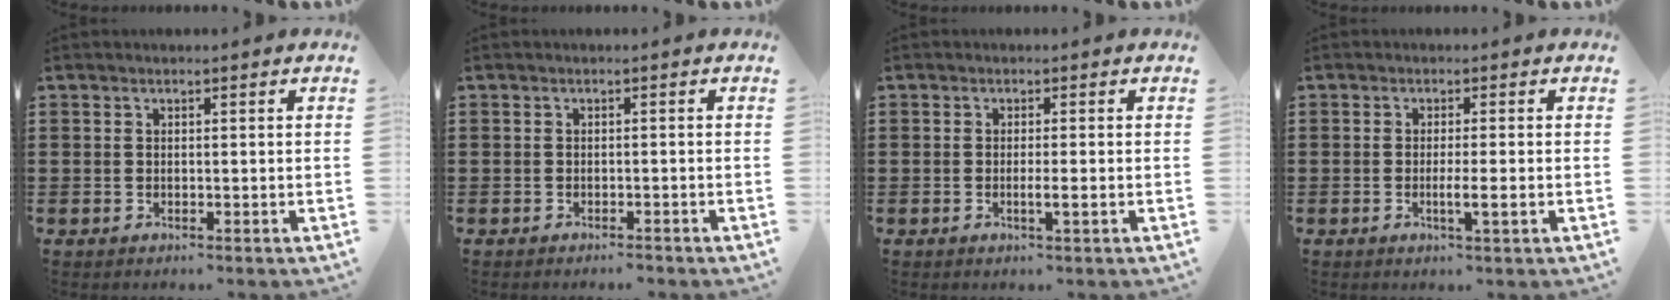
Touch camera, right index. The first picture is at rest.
{"total": 0.8, "force": [-0.8, 0.1, 0.2], "torque": [-0.008, -0.002, -0.015]}
{"total": 2.1, "force": [-0.6, -0.1, 2.0], "torque": [-0.032, -0.005, -0.012]}
{"total": 2.9, "force": [-0.9, -0.1, 2.8], "torque": [-0.046, -0.007, -0.018]}